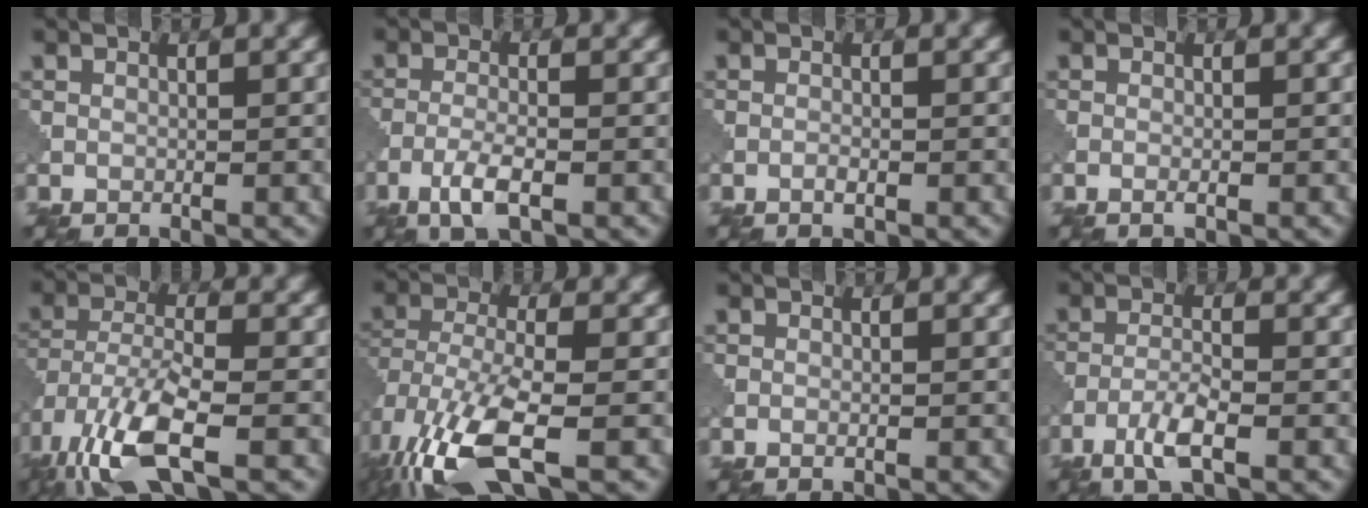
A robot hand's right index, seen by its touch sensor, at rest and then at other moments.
{"total": 3.3, "force": [-1.7, 0.8, 2.7], "torque": [-0.060, 0.003, -0.040]}
{"total": 0.7, "force": [-0.4, 0.1, 0.6], "torque": [-0.014, 0.000, -0.009]}
{"total": 0.6, "force": [-0.3, 0.0, 0.5], "torque": [-0.011, -0.002, -0.008]}
{"total": 9.6, "force": [-5.2, 3.5, 7.3], "torque": [-0.164, -0.015, -0.106]}
{"total": 10.5, "force": [-5.1, 4.0, 8.3], "torque": [-0.186, -0.018, -0.100]}
{"total": 0.0}
{"total": 3.5, "force": [-2.0, 0.6, 2.8], "torque": [-0.059, 0.003, -0.048]}